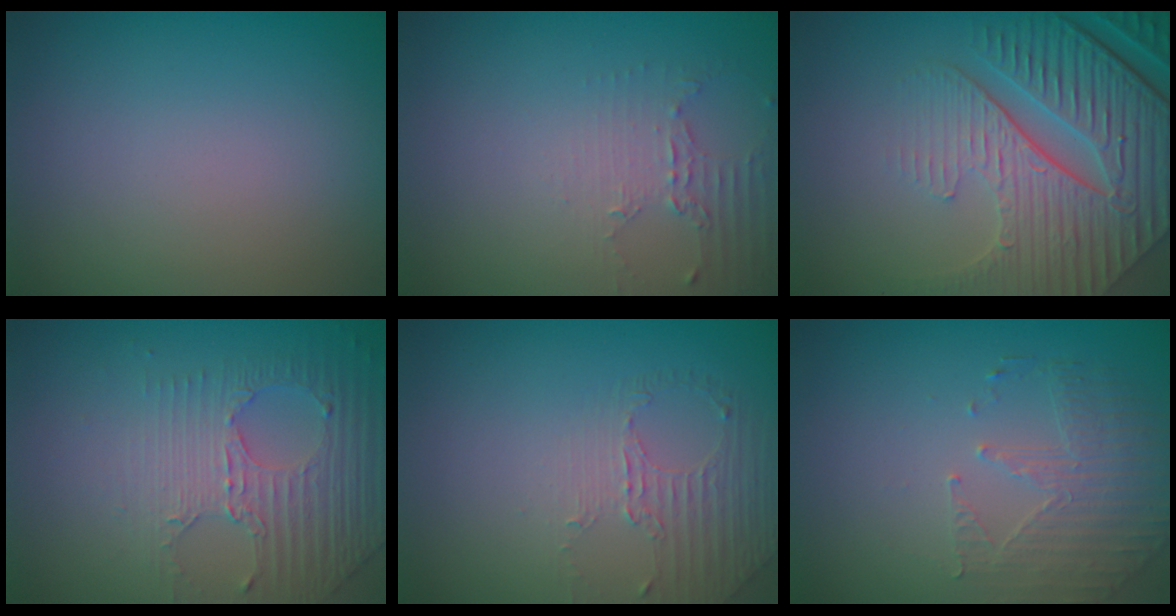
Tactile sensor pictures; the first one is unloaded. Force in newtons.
{"total": 2.0, "press": 1.5, "slide": 1.4}
{"total": 9.0, "press": 6.3, "slide": 6.5}
{"total": 4.6, "press": 3.0, "slide": 3.4}
{"total": 1.4, "press": 0.8, "slide": 1.1}
{"total": 1.9, "press": 1.5, "slide": 1.2}